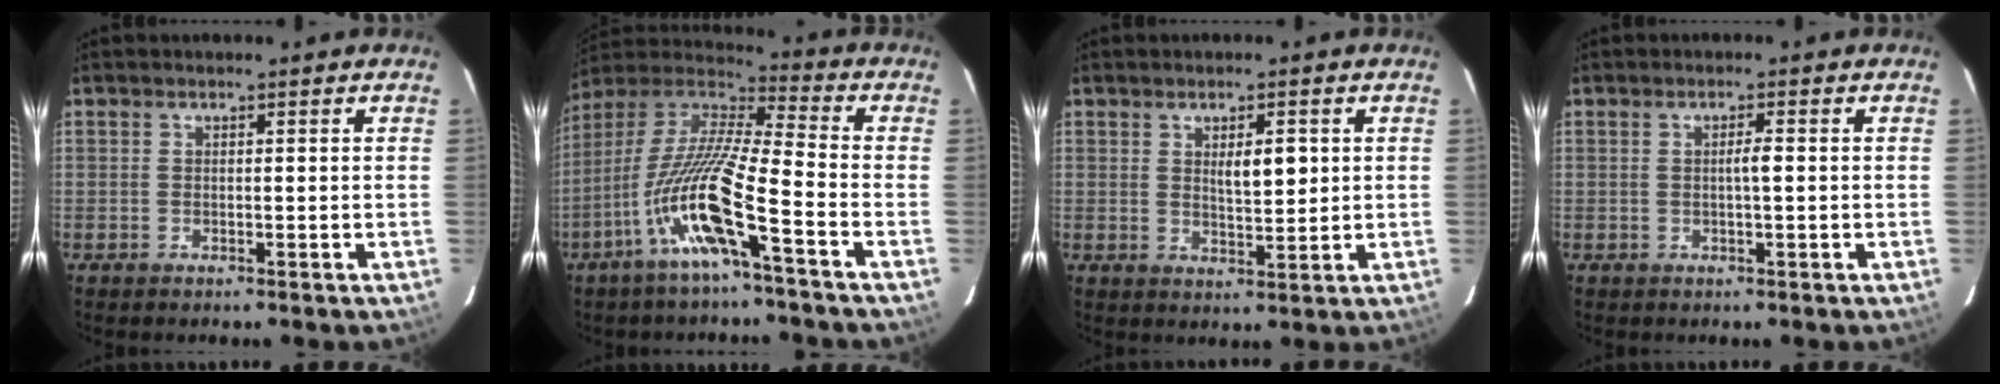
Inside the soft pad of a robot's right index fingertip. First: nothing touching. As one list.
[{"total": 15.1, "force": [-6.7, 0.3, 13.6], "torque": [-0.280, -0.006, -0.135]}, {"total": 4.1, "force": [1.1, 1.3, 3.7], "torque": [-0.060, -0.002, 0.020]}, {"total": 1.5, "force": [-0.1, 0.0, 1.5], "torque": [-0.027, 0.002, -0.001]}]